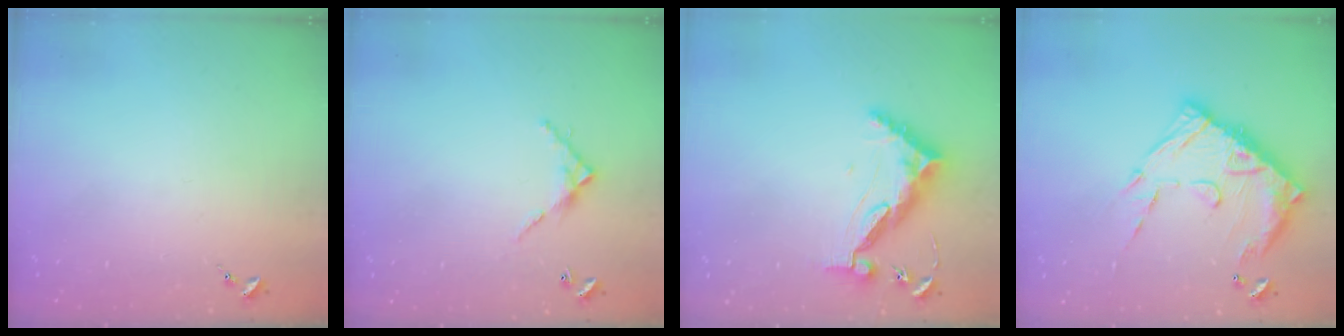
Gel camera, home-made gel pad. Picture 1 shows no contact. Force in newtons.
{"total": 6.3, "press": 6.3, "slide": 0.5}
{"total": 10.3, "press": 10.2, "slide": 1.0}
{"total": 17.5, "press": 17.4, "slide": 2.0}